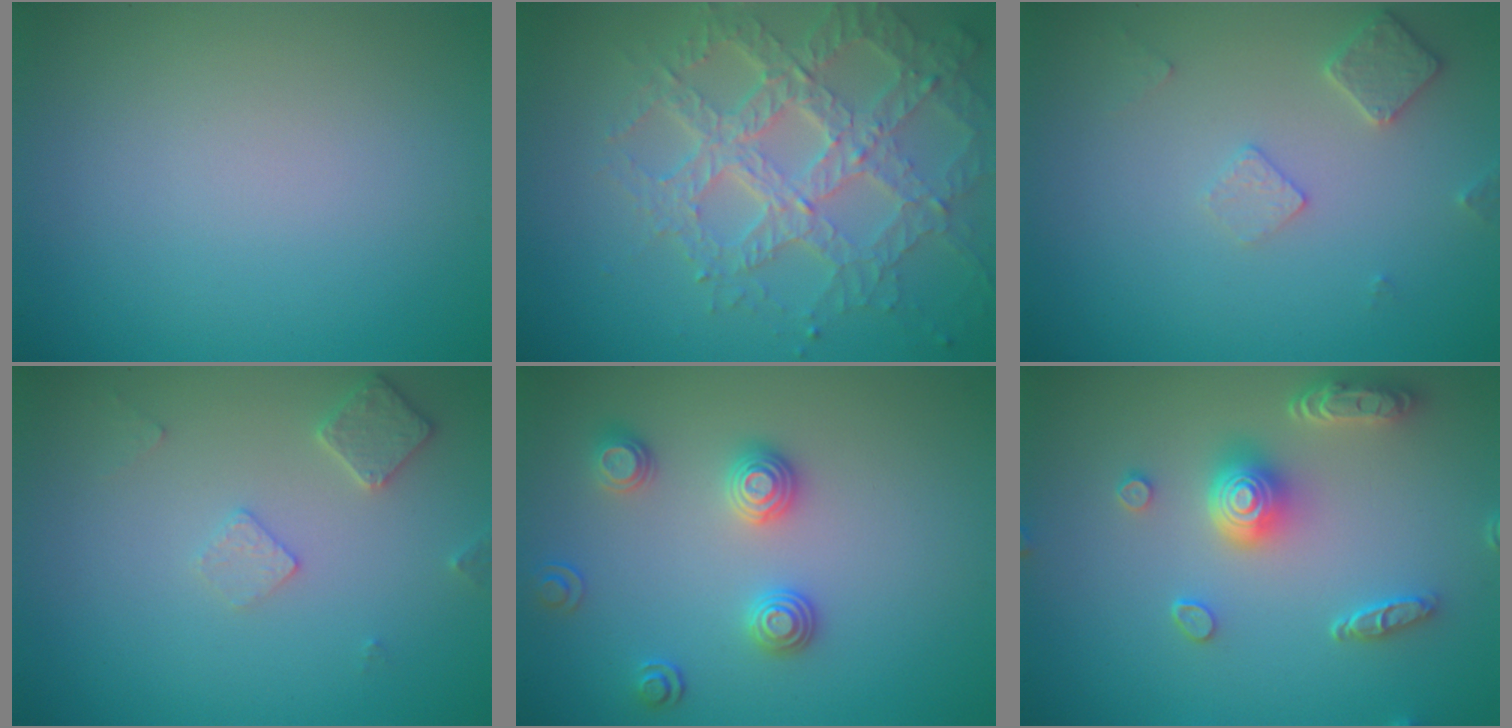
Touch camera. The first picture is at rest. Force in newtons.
{"total": 7.0, "press": 5.1, "slide": 4.8}
{"total": 2.1, "press": 2.1, "slide": 0.3}
{"total": 2.1, "press": 2.1, "slide": 0.3}
{"total": 2.7, "press": 2.6, "slide": 0.9}
{"total": 5.0, "press": 4.0, "slide": 3.0}